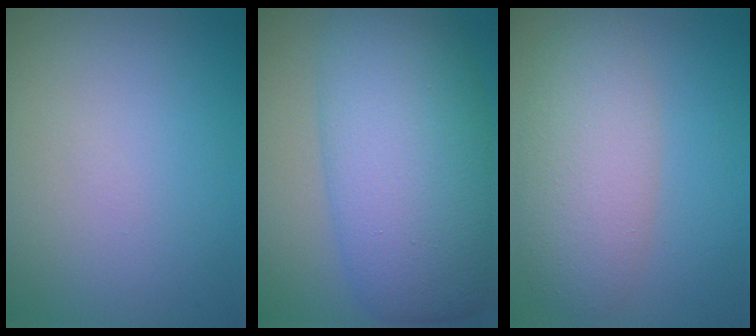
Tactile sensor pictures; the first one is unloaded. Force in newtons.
{"total": 11.1, "press": 11.1, "slide": 0.2}
{"total": 5.4, "press": 5.4, "slide": 0.2}